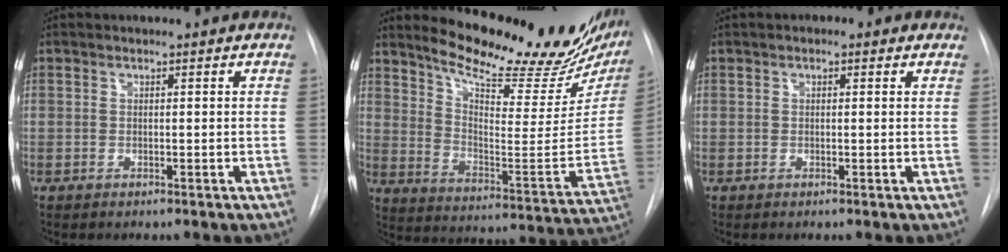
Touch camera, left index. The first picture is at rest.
{"total": 24.3, "force": [20.5, 6.1, 11.5], "torque": [-0.173, -0.060, 0.271]}
{"total": 1.4, "force": [0.8, 0.8, 0.8], "torque": [-0.013, 0.008, 0.005]}